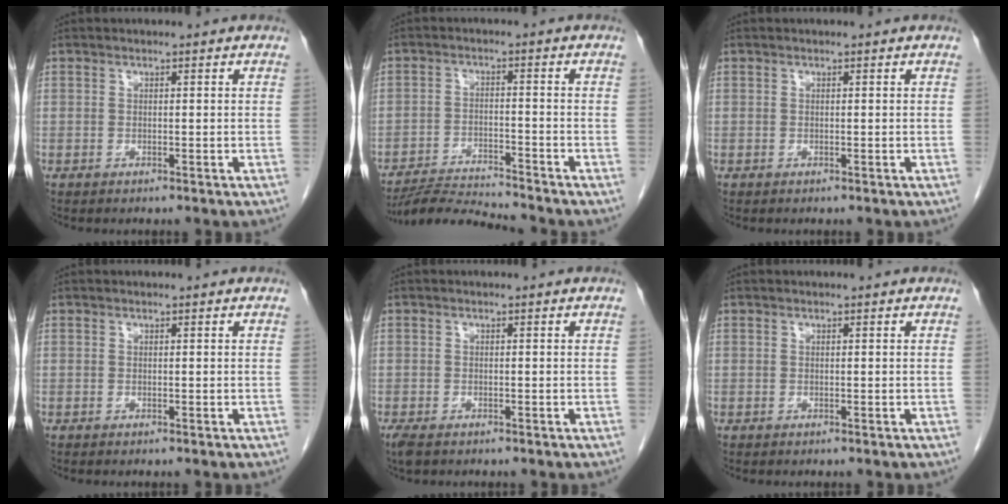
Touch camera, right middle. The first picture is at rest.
{"total": 7.1, "force": [-6.9, -1.6, 0.5], "torque": [-0.007, -0.012, -0.130]}
{"total": 0.0}
{"total": 0.0}
{"total": 2.6, "force": [-1.8, 1.3, 1.4], "torque": [-0.033, -0.006, -0.025]}
{"total": 0.0}